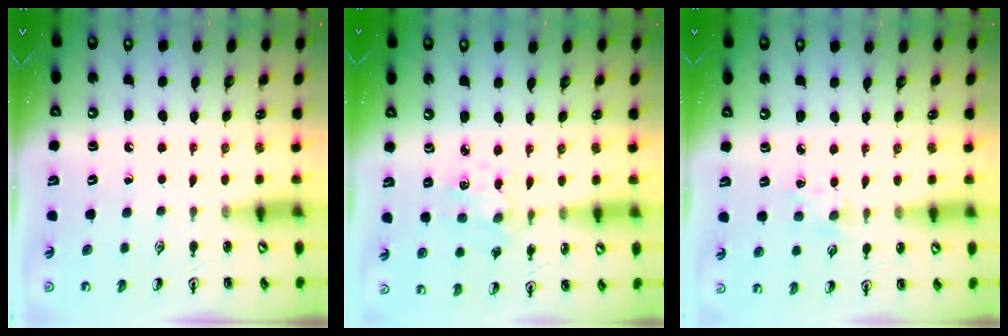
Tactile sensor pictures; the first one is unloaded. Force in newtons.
{"total": 1.3, "press": 1.3, "slide": 0.1}
{"total": 1.9, "press": 1.9, "slide": 0.3}